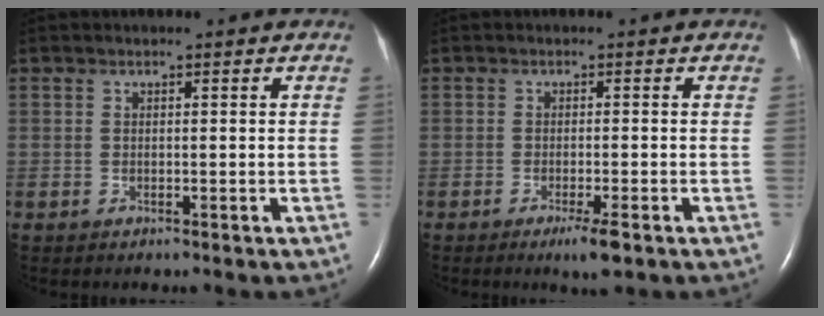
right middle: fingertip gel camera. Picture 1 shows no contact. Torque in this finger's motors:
{"motor_torque": [0.60, -0.44, 0.14, 0.05]}